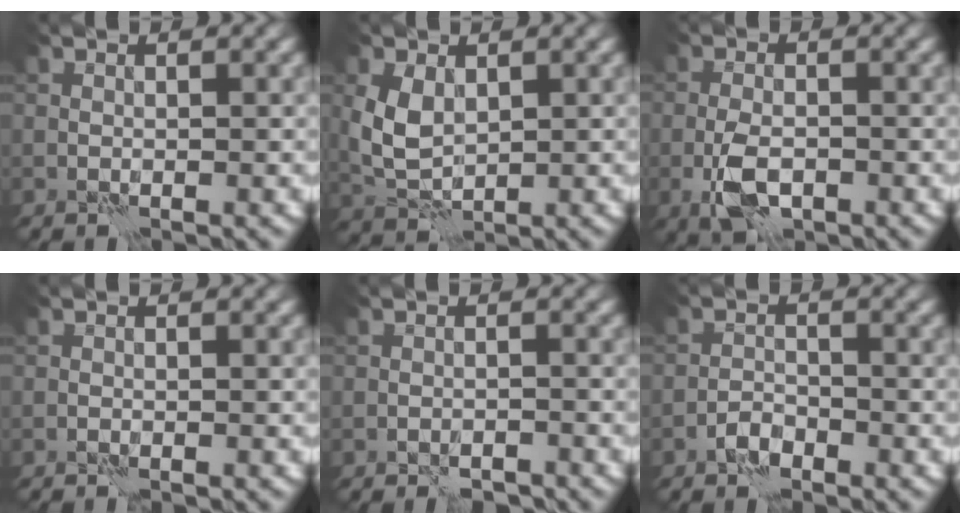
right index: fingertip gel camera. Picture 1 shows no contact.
{"total": 3.9, "force": [0.9, 2.6, 2.7], "torque": [-0.071, 0.003, 0.023]}
{"total": 4.1, "force": [-1.8, 1.9, 3.1], "torque": [-0.061, -0.002, -0.036]}
{"total": 0.7, "force": [-0.6, 0.1, 0.2], "torque": [0.004, 0.001, -0.012]}
{"total": 2.1, "force": [-1.9, 0.5, 0.5], "torque": [-0.006, 0.007, -0.028]}
{"total": 1.5, "force": [-1.2, 0.7, 0.5], "torque": [-0.004, 0.009, -0.025]}